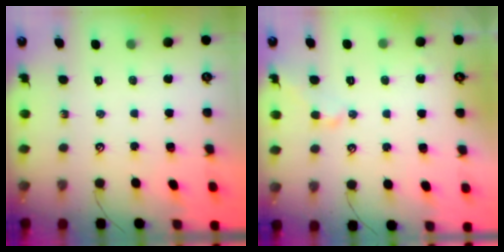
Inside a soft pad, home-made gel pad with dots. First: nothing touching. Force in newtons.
{"total": 0.8, "press": 0.6, "slide": 0.5}